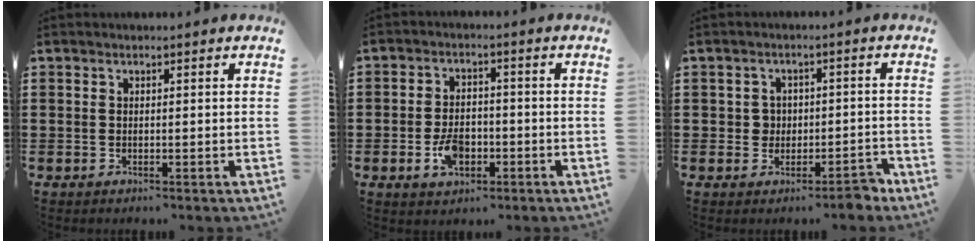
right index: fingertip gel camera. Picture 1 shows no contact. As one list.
[{"total": 5.2, "force": [-1.9, 3.3, 3.6], "torque": [-0.075, 0.006, -0.036]}, {"total": 3.0, "force": [-1.5, 2.2, 1.5], "torque": [-0.034, 0.006, -0.031]}]